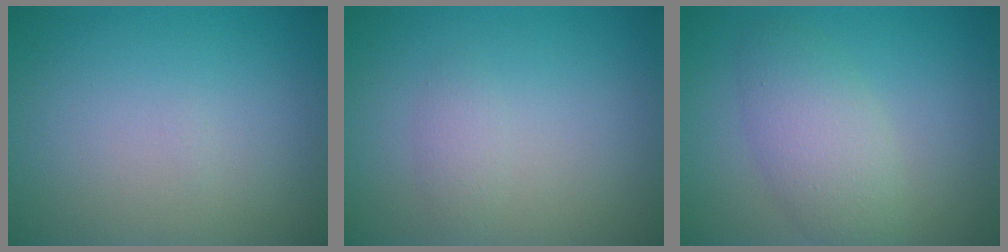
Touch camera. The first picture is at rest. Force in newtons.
{"total": 1.1, "press": 1.1, "slide": 0.0}
{"total": 4.1, "press": 4.1, "slide": 0.1}